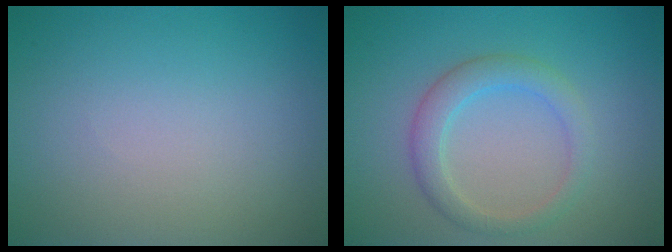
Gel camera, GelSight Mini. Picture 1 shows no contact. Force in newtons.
{"total": 2.9, "press": 2.9, "slide": 0.1}